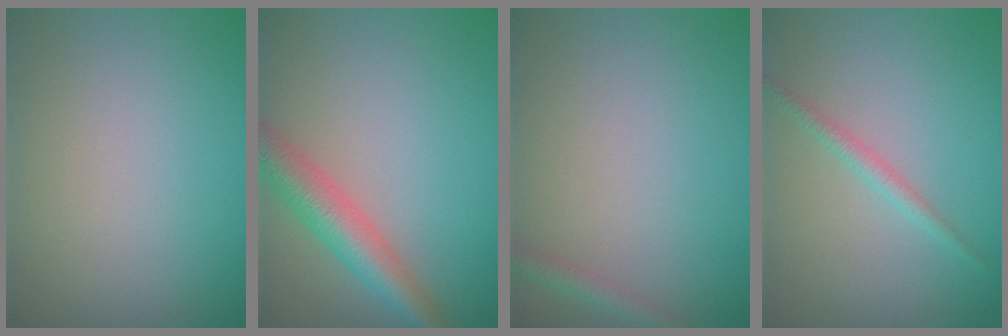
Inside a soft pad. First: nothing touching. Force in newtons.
{"total": 4.6, "press": 4.6, "slide": 0.1}
{"total": 1.4, "press": 1.4, "slide": 0.1}
{"total": 1.4, "press": 1.4, "slide": 0.0}